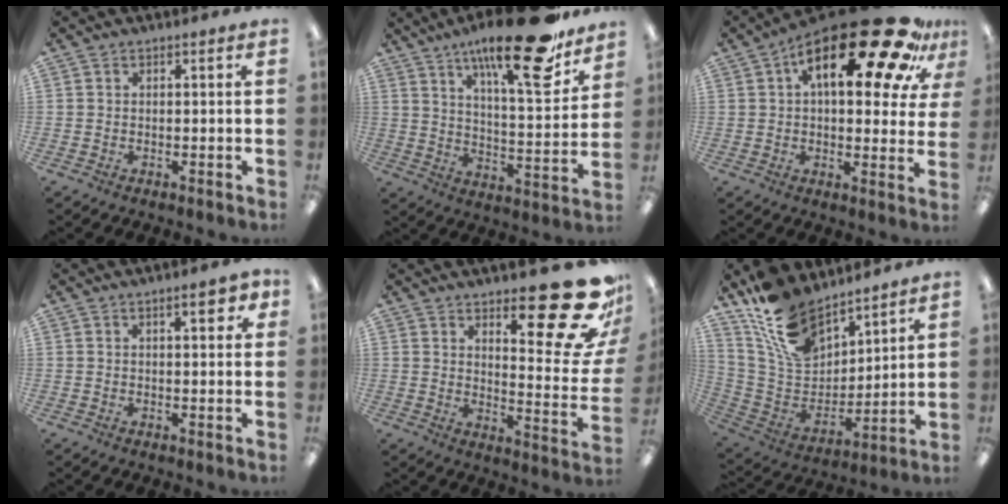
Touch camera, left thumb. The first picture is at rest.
{"total": 22.9, "force": [15.7, 5.6, 15.7], "torque": [-0.234, -0.103, 0.247]}
{"total": 25.5, "force": [13.4, 9.4, 19.5], "torque": [-0.290, -0.075, 0.214]}
{"total": 5.2, "force": [2.6, 1.7, 4.1], "torque": [-0.045, -0.010, 0.035]}
{"total": 22.0, "force": [15.2, 6.1, 14.7], "torque": [-0.179, -0.126, 0.242]}
{"total": 17.4, "force": [12.4, 9.3, 7.8], "torque": [-0.166, -0.063, 0.236]}